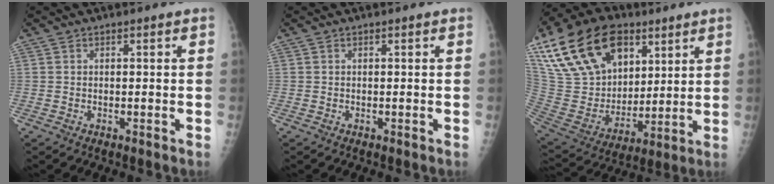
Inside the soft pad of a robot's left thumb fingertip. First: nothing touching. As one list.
[{"total": 0.0}, {"total": 25.7, "force": [13.1, 16.0, 15.3], "torque": [-0.280, -0.019, 0.245]}]